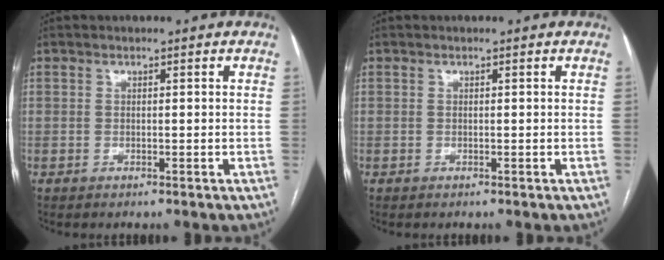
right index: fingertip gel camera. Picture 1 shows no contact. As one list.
[{"total": 0.0}]